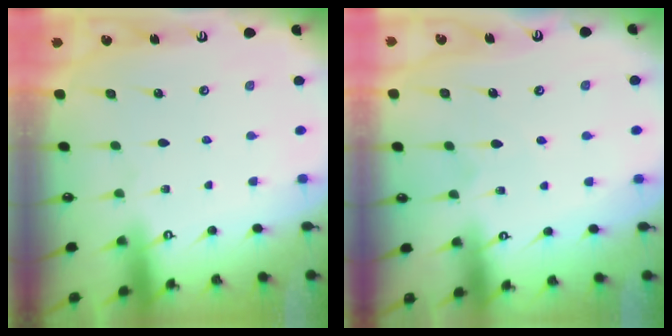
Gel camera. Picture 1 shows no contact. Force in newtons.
{"total": 4.9, "press": 4.9, "slide": 0.6}